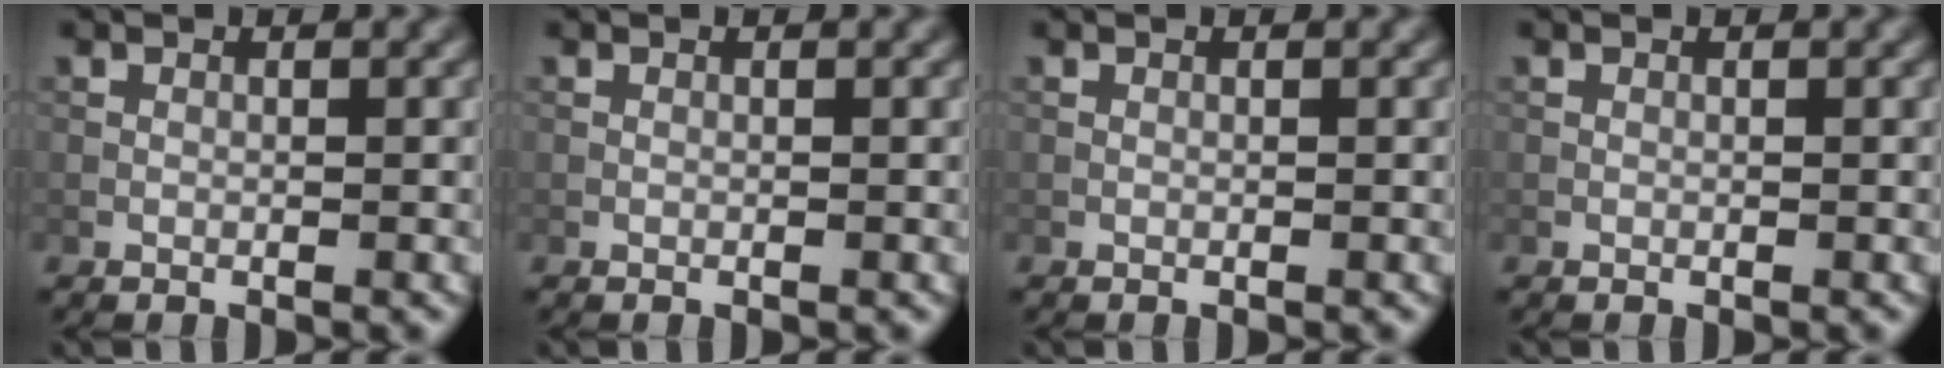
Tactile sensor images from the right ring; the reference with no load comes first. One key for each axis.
{"total": 0.0}
{"total": 0.0}
{"total": 0.0}